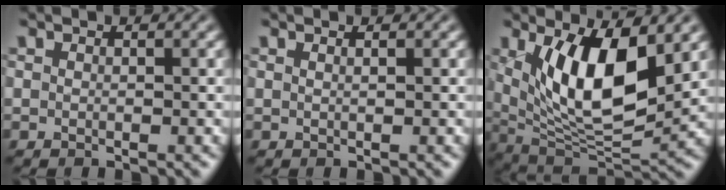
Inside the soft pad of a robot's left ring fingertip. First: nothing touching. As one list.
[{"total": 0.8, "force": [0.5, 0.3, 0.6], "torque": [-0.004, -0.001, 0.000]}, {"total": 9.8, "force": [2.4, 4.2, 8.6], "torque": [-0.152, -0.018, 0.048]}]